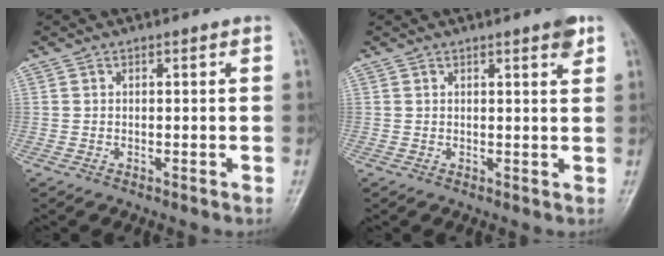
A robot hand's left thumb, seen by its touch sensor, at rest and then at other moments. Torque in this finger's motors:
{"motor_torque": [0.73, 0.28, 0.45, -0.59, 0.01]}